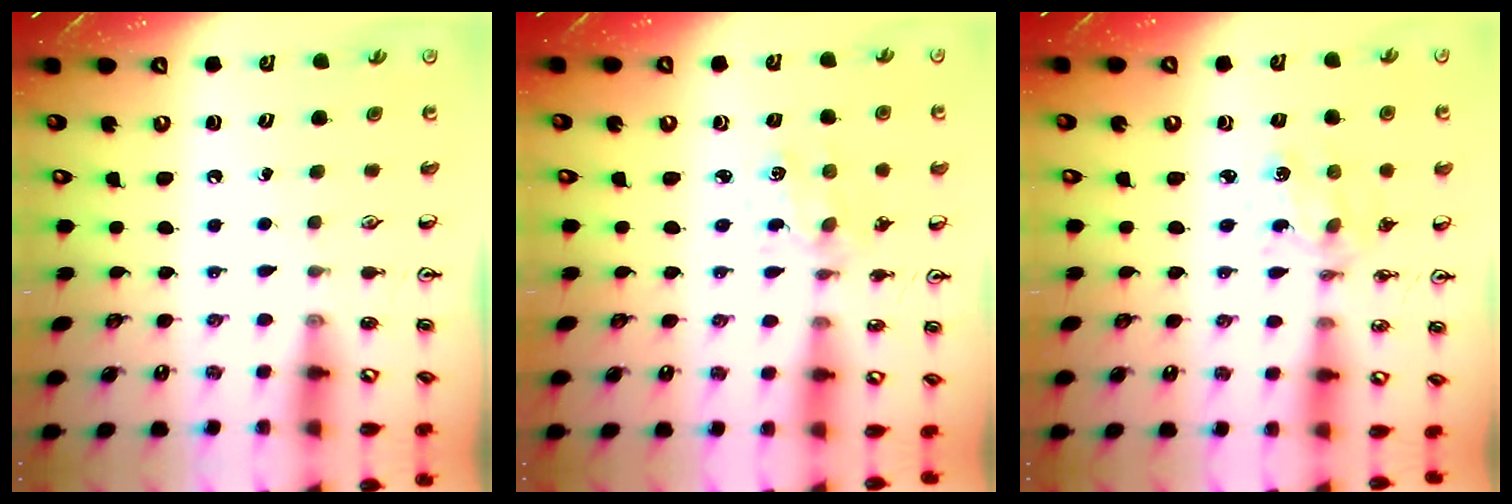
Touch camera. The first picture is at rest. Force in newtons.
{"total": 1.1, "press": 1.1, "slide": 0.3}
{"total": 2.2, "press": 2.2, "slide": 0.4}